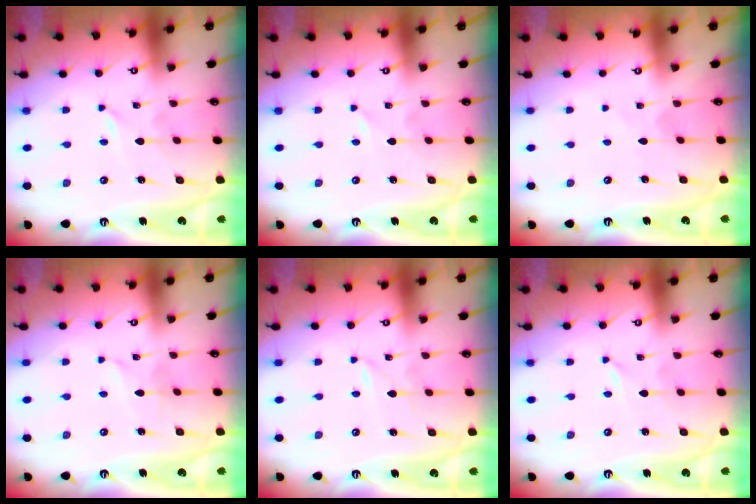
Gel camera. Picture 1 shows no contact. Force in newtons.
{"total": 0.0}
{"total": 1.4, "press": 1.4, "slide": 0.2}
{"total": 1.6, "press": 1.6, "slide": 0.2}
{"total": 0.9, "press": 0.9, "slide": 0.1}
{"total": 0.0}